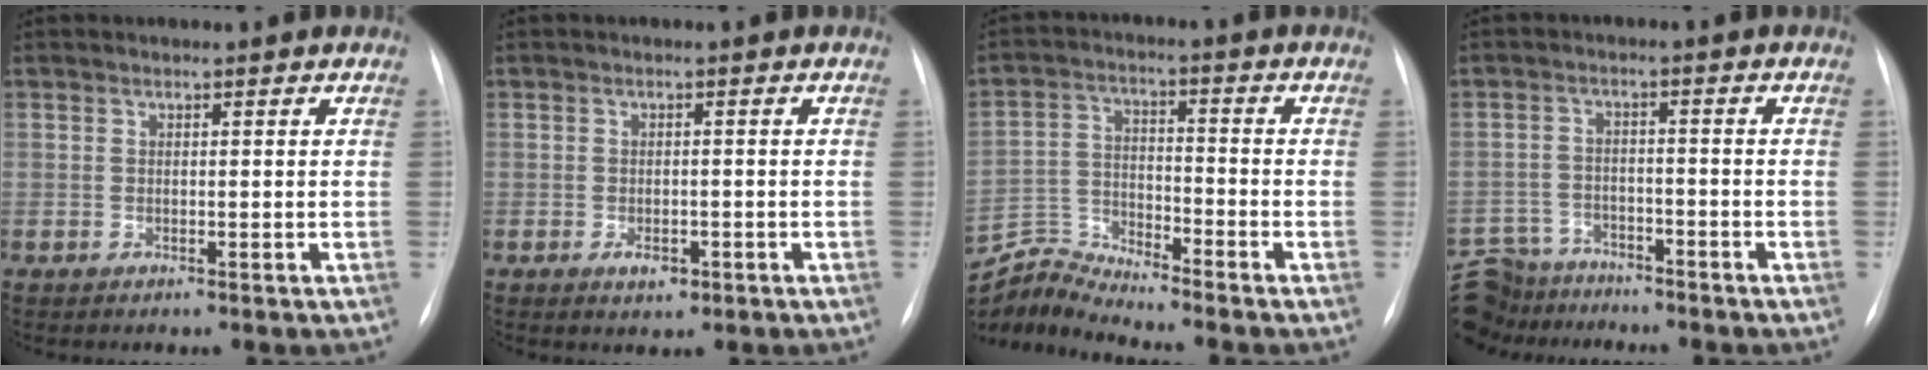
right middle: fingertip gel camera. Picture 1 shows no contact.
{"total": 2.3, "force": [-1.0, 1.3, 1.5], "torque": [-0.021, 0.002, -0.008]}
{"total": 7.6, "force": [-7.5, -1.4, -0.6], "torque": [0.000, 0.010, -0.141]}
{"total": 9.9, "force": [-9.0, 4.1, 0.7], "torque": [-0.030, 0.016, -0.148]}